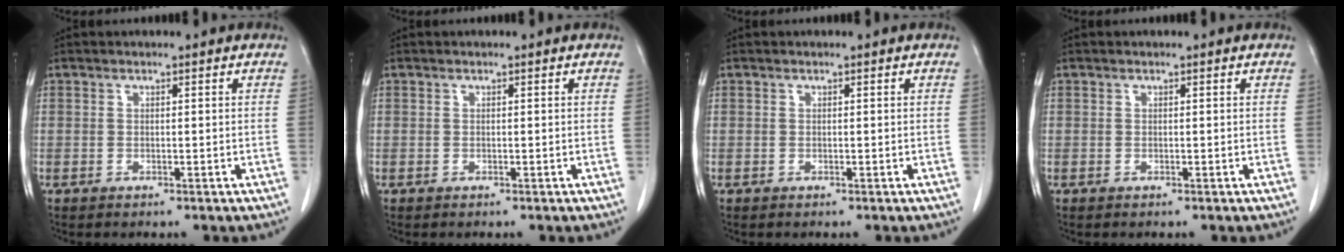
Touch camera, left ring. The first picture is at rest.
{"total": 0.0}
{"total": 0.0}
{"total": 0.0}